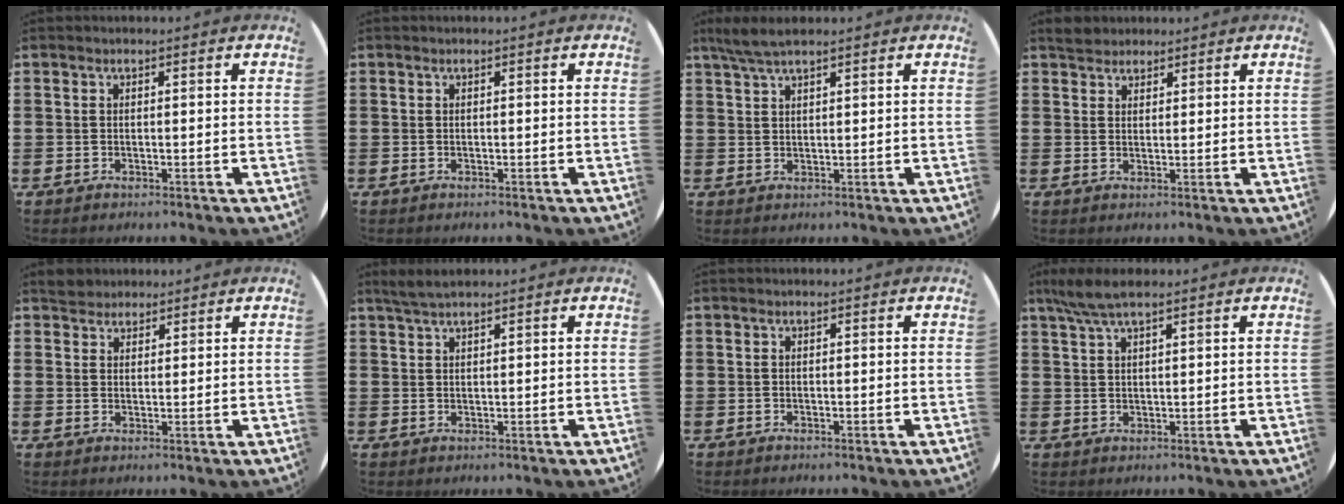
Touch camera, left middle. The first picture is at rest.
{"total": 0.0}
{"total": 3.5, "force": [2.8, 0.5, 2.1], "torque": [-0.046, 0.004, 0.050]}
{"total": 2.4, "force": [2.2, 0.9, 0.0], "torque": [0.004, 0.003, 0.043]}
{"total": 2.8, "force": [2.6, 1.0, 0.0], "torque": [0.002, 0.000, 0.051]}
{"total": 2.3, "force": [2.0, 0.2, 1.1], "torque": [-0.025, 0.003, 0.038]}
{"total": 0.0}
{"total": 4.3, "force": [3.3, 0.7, 2.7], "torque": [-0.059, 0.002, 0.059]}